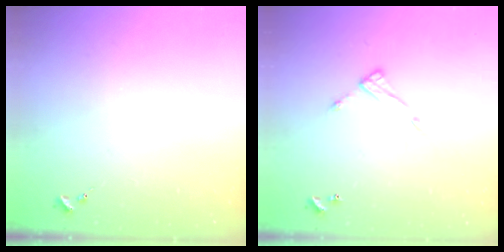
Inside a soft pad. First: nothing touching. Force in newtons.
{"total": 7.9, "press": 7.9, "slide": 0.3}